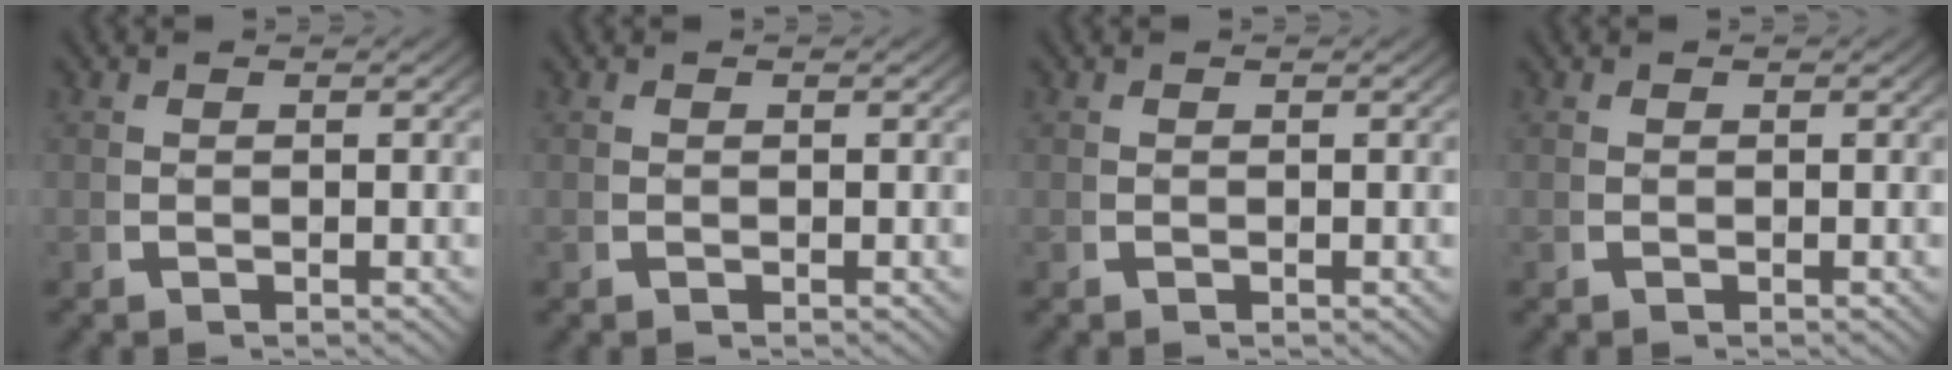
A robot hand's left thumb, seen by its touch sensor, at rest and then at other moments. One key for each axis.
{"total": 0.0}
{"total": 0.0}
{"total": 0.0}